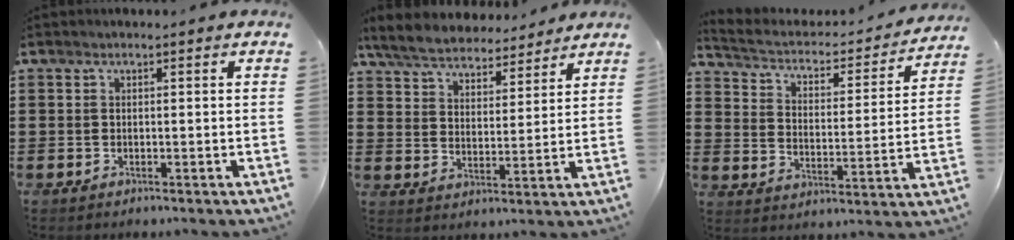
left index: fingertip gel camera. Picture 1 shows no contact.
{"total": 6.0, "force": [5.7, 1.1, 1.3], "torque": [-0.053, -0.030, 0.100]}
{"total": 3.0, "force": [2.5, 1.2, 1.2], "torque": [-0.041, -0.021, 0.033]}